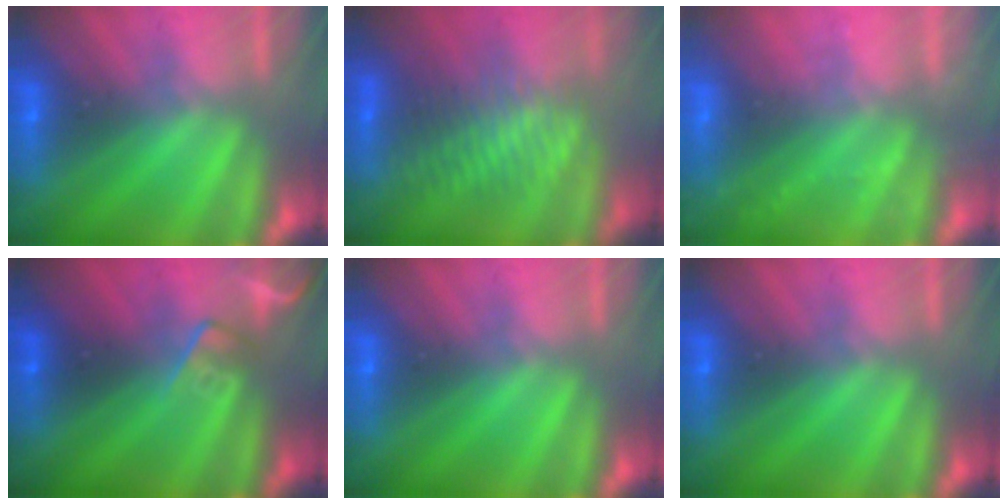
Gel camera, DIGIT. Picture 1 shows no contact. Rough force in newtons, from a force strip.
{"total": 3.0}
{"total": 2.2}
{"total": 2.4}
{"total": 0.0}
{"total": 0.0}